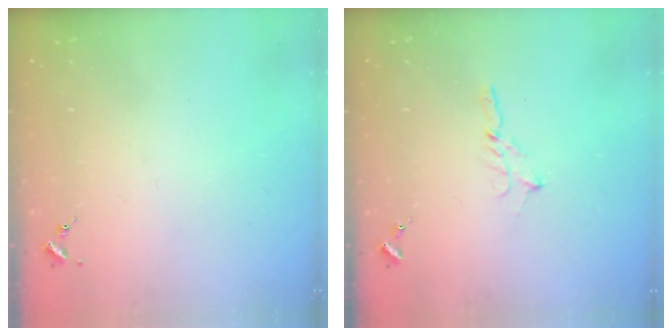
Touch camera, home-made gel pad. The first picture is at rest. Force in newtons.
{"total": 1.8, "press": 1.7, "slide": 0.2}